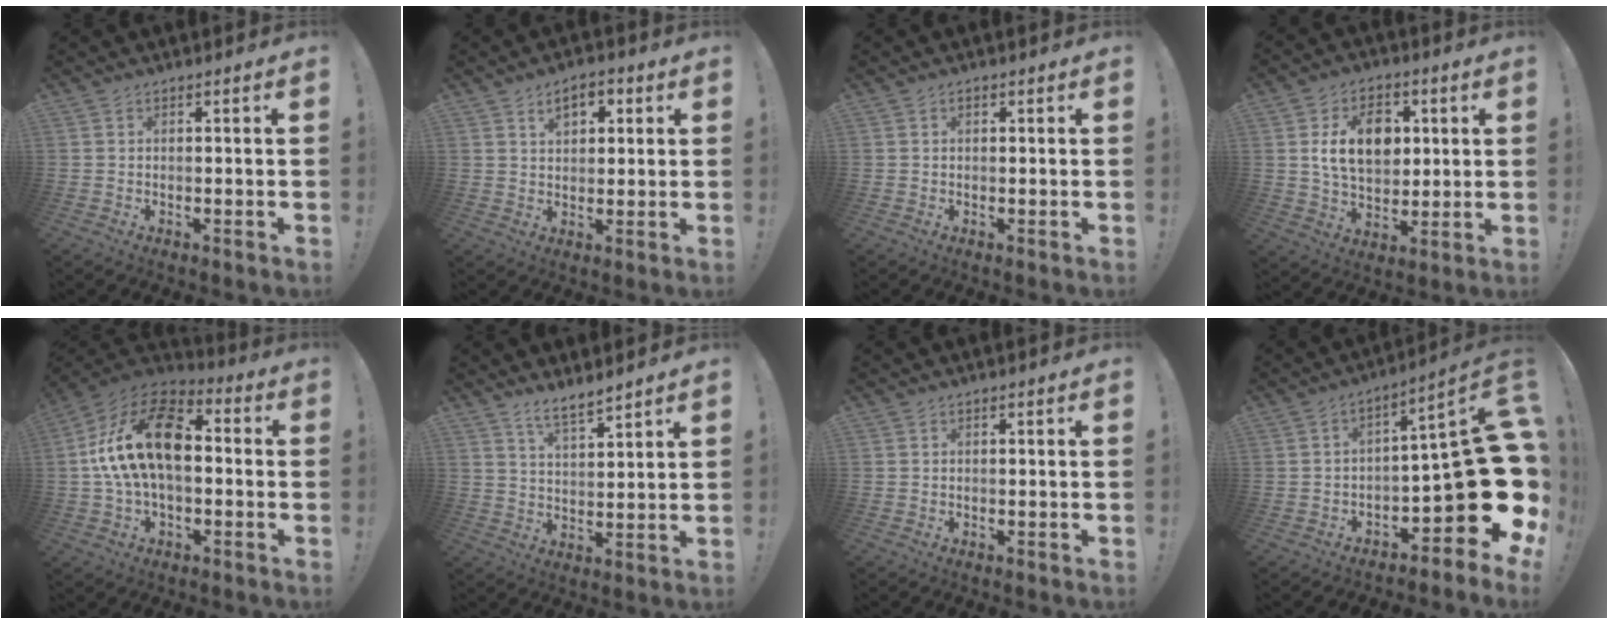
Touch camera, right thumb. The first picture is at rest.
{"total": 6.2, "force": [2.9, 3.9, 3.9], "torque": [-0.054, -0.002, 0.049]}
{"total": 0.6, "force": [0.3, 0.4, 0.4], "torque": [-0.016, 0.005, 0.007]}
{"total": 14.6, "force": [3.4, 10.5, 9.5], "torque": [-0.142, 0.000, 0.065]}
{"total": 20.1, "force": [2.6, 11.9, 16.0], "torque": [-0.277, 0.011, 0.047]}
{"total": 6.7, "force": [5.8, 1.3, 3.0], "torque": [-0.059, -0.035, 0.107]}
{"total": 0.0}
{"total": 21.7, "force": [-3.6, 8.1, 19.8], "torque": [-0.270, -0.003, -0.047]}